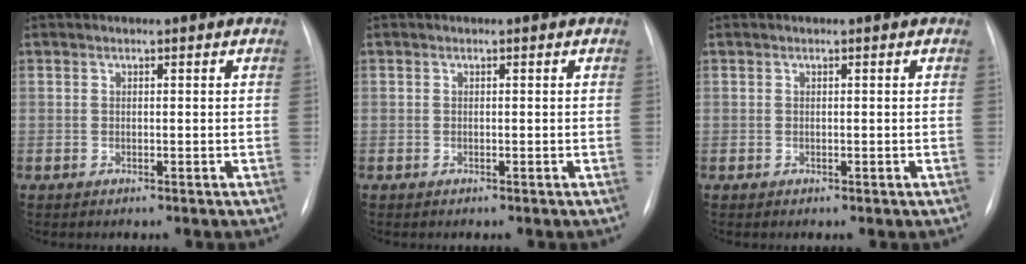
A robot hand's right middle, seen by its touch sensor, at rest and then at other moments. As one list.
[{"total": 0.0}, {"total": 0.0}]